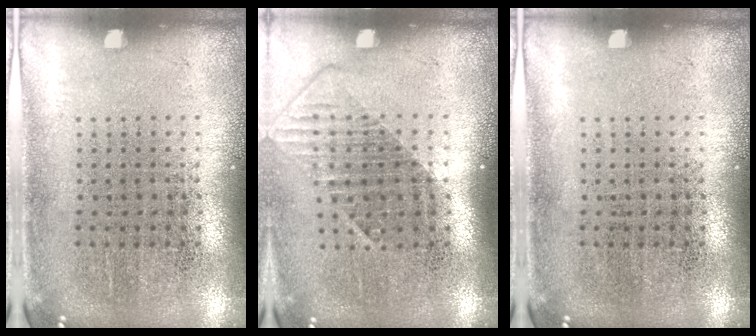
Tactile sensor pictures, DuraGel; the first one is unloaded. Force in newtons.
{"total": 1.3, "press": 1.0, "slide": 0.9}
{"total": 0.0}